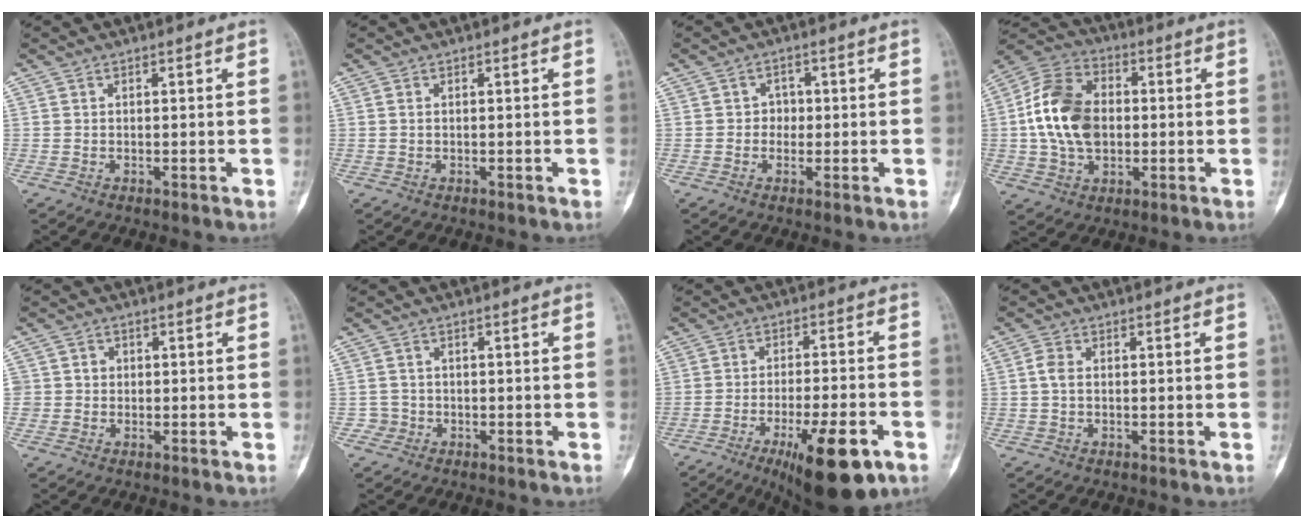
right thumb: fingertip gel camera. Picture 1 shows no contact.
{"total": 0.5, "force": [0.1, 0.3, 0.4], "torque": [-0.010, 0.002, 0.002]}
{"total": 2.4, "force": [-0.1, 2.2, 0.9], "torque": [0.011, 0.009, -0.010]}
{"total": 15.7, "force": [0.1, 11.0, 11.2], "torque": [-0.194, 0.021, -0.003]}
{"total": 2.5, "force": [0.1, 2.5, 0.5], "torque": [0.011, 0.007, -0.001]}
{"total": 1.8, "force": [-0.7, 1.7, -0.3], "torque": [0.018, 0.009, -0.019]}
{"total": 16.1, "force": [-8.0, 4.8, 13.2], "torque": [-0.184, 0.023, -0.111]}
{"total": 2.6, "force": [0.2, 1.7, 1.9], "torque": [-0.042, 0.006, -0.001]}